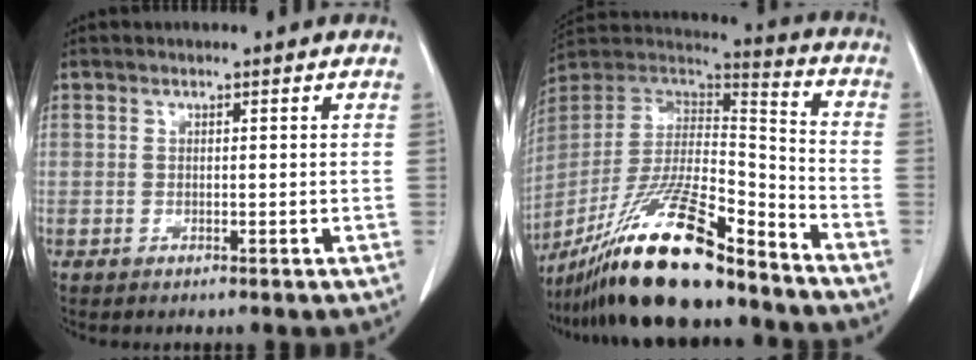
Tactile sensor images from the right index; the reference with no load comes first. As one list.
[{"total": 23.8, "force": [-18.1, 3.7, 15.0], "torque": [-0.291, -0.017, -0.324]}]